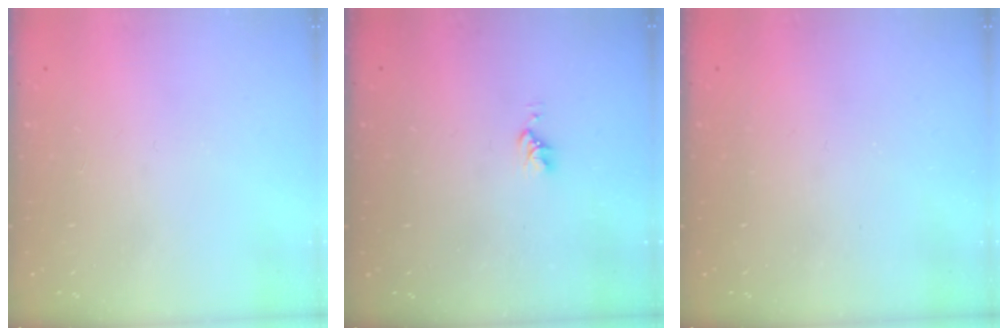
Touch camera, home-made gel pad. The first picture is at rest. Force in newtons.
{"total": 3.0, "press": 3.0, "slide": 0.4}
{"total": 0.0}